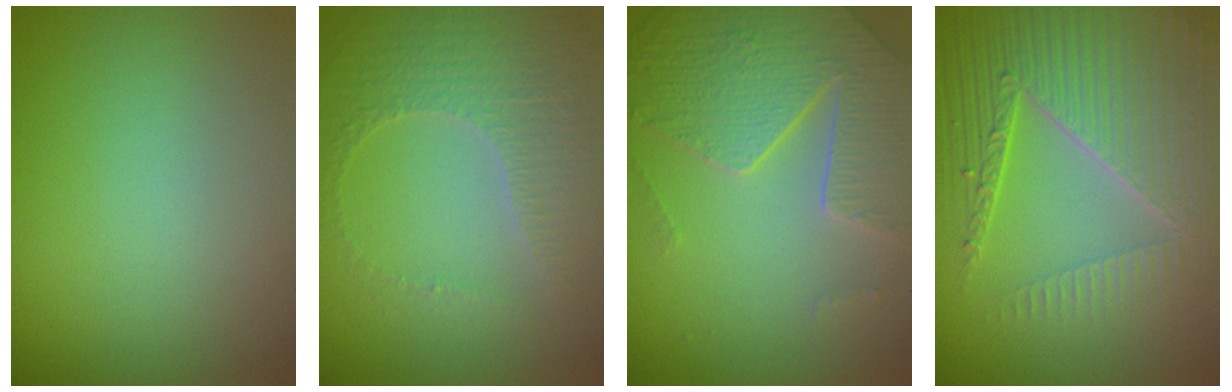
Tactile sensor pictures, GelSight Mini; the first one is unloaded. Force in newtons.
{"total": 3.3, "press": 3.1, "slide": 1.0}
{"total": 5.2, "press": 4.6, "slide": 2.5}
{"total": 7.9, "press": 5.8, "slide": 5.3}